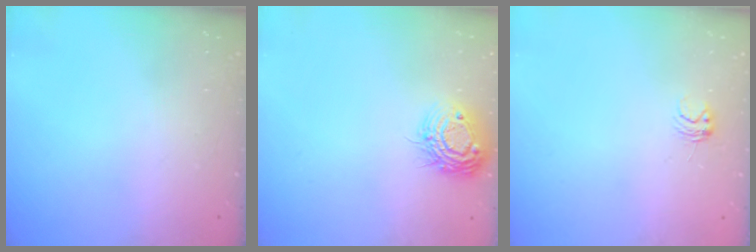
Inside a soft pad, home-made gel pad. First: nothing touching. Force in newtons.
{"total": 12.1, "press": 12.0, "slide": 1.1}
{"total": 3.5, "press": 3.4, "slide": 0.4}